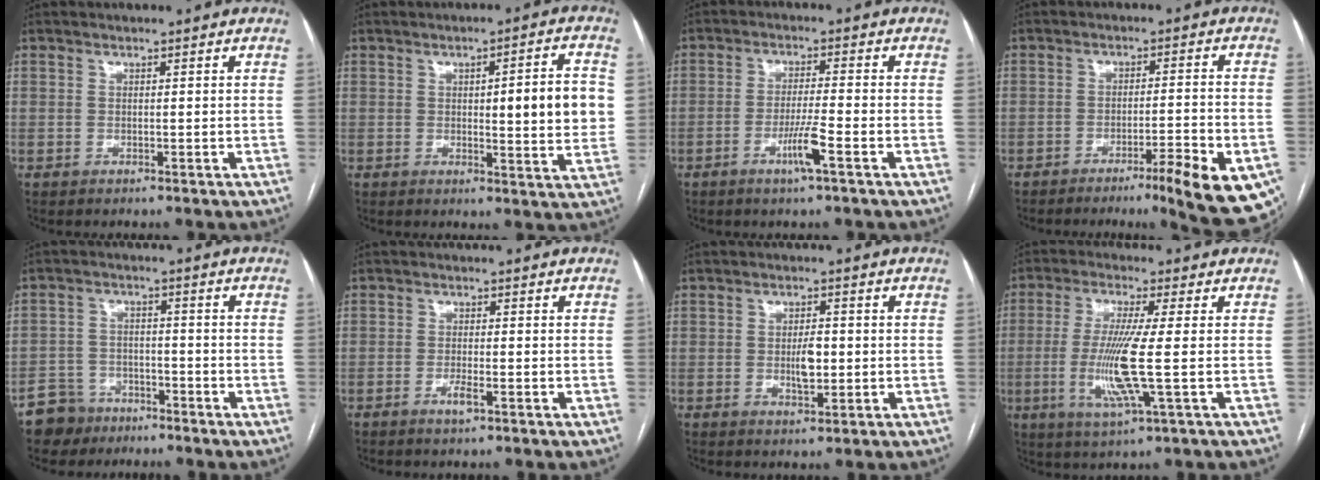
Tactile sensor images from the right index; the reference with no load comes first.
{"total": 9.3, "force": [0.8, 1.6, 9.1], "torque": [-0.111, 0.006, 0.010]}
{"total": 5.1, "force": [-2.5, -0.4, 4.4], "torque": [-0.083, -0.009, -0.048]}
{"total": 13.6, "force": [-8.2, 1.1, 10.7], "torque": [-0.075, 0.005, -0.114]}
{"total": 5.8, "force": [-4.1, 4.0, 0.0], "torque": [0.007, 0.006, -0.075]}
{"total": 2.1, "force": [-1.1, 0.2, 1.7], "torque": [-0.029, -0.001, -0.021]}
{"total": 3.8, "force": [-0.3, 1.4, 3.5], "torque": [-0.060, -0.001, -0.003]}
{"total": 9.8, "force": [-1.4, -0.5, 9.6], "torque": [-0.204, -0.018, -0.032]}